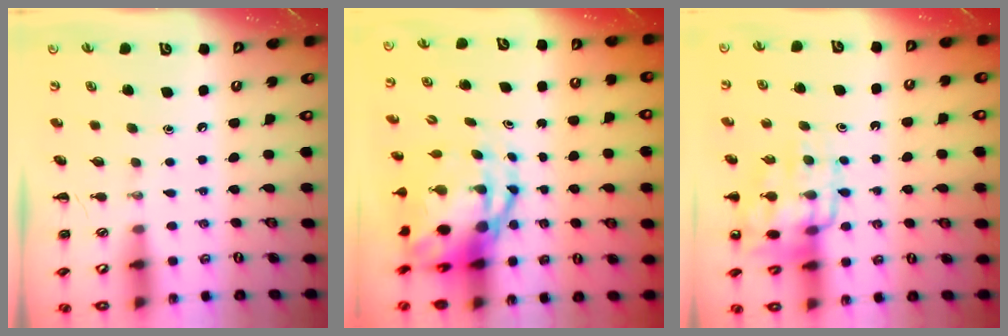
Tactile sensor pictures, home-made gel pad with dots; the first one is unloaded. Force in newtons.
{"total": 9.1, "press": 8.8, "slide": 2.6}
{"total": 14.4, "press": 14.2, "slide": 2.4}